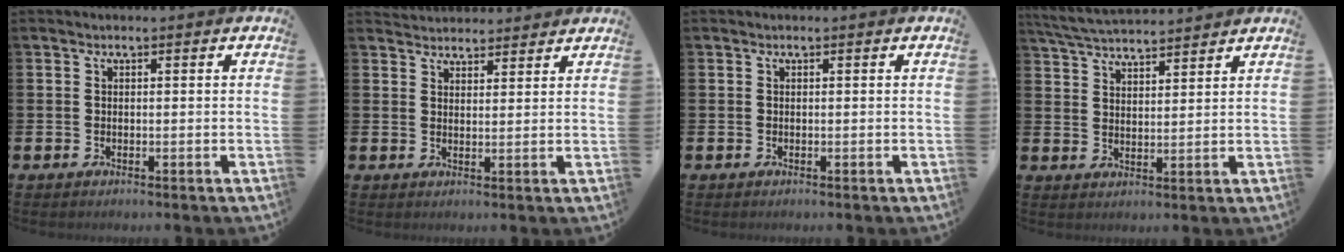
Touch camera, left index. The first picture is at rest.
{"total": 3.3, "force": [3.2, 0.8, -0.4], "torque": [0.004, -0.014, 0.059]}
{"total": 0.0}
{"total": 5.0, "force": [4.9, 0.4, 0.8], "torque": [-0.031, -0.027, 0.088]}